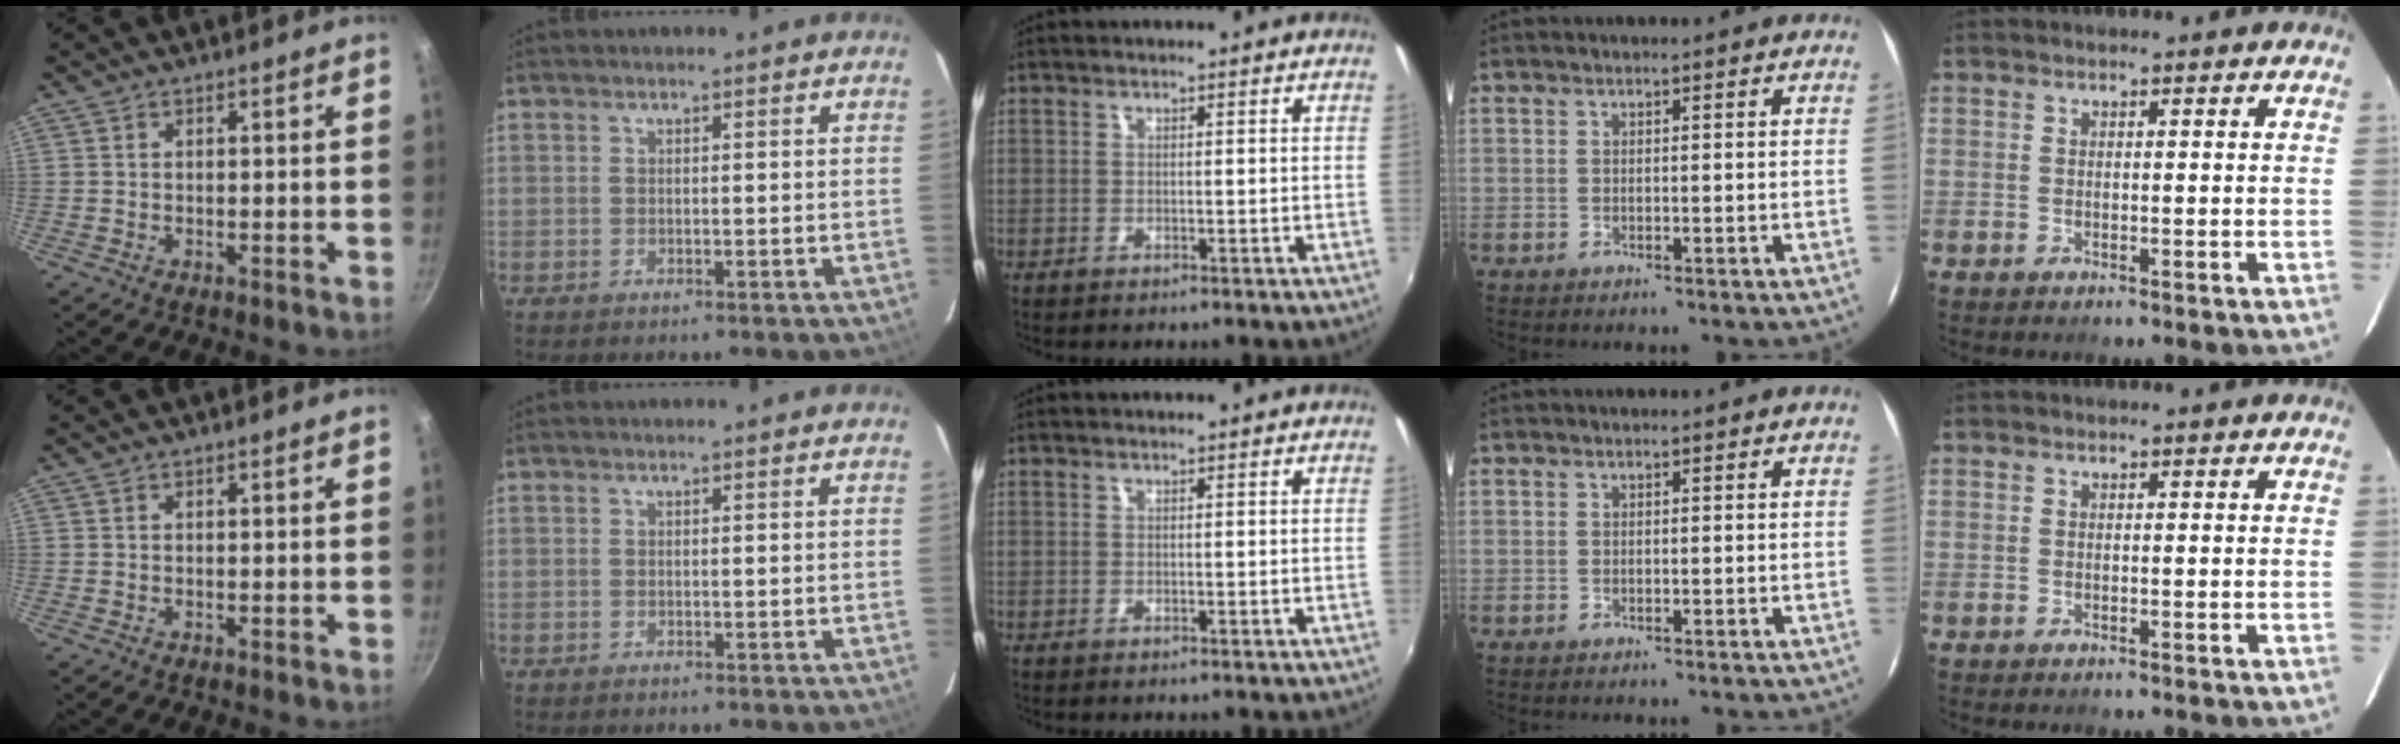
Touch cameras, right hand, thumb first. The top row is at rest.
{}